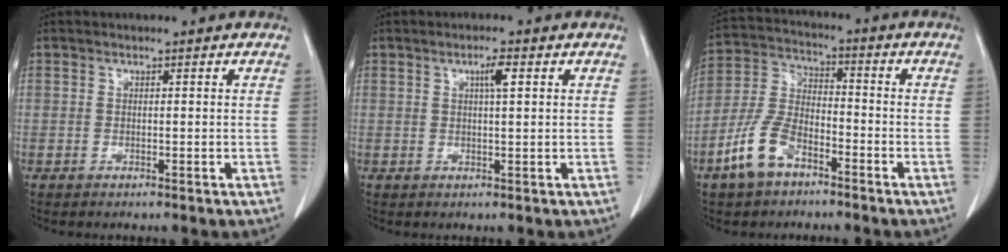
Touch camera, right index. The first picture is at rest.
{"total": 2.5, "force": [0.9, 0.1, 2.3], "torque": [-0.041, 0.001, 0.015]}
{"total": 9.5, "force": [-5.6, 4.8, 6.0], "torque": [-0.149, 0.008, -0.110]}